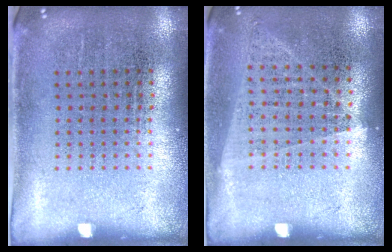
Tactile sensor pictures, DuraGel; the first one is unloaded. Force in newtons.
{"total": 1.0, "press": 1.0, "slide": 0.3}